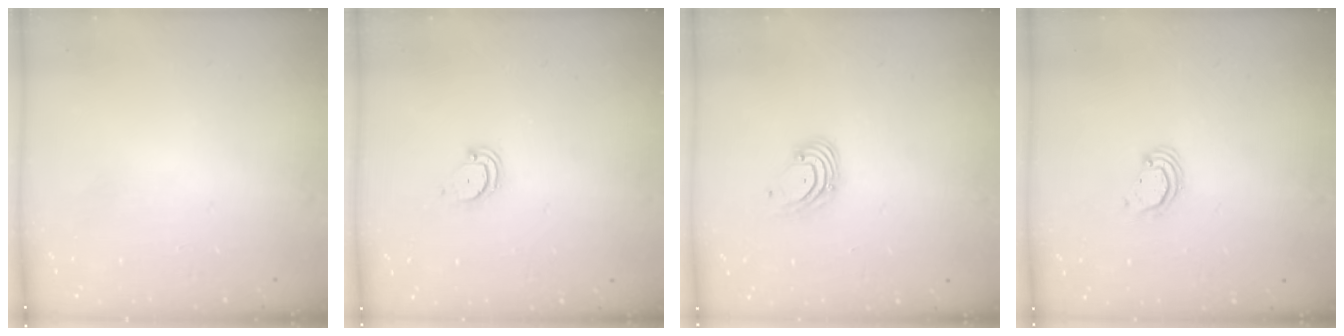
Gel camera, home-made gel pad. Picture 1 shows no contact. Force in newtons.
{"total": 2.6, "press": 2.6, "slide": 0.2}
{"total": 2.6, "press": 2.6, "slide": 0.1}
{"total": 2.2, "press": 2.2, "slide": 0.2}